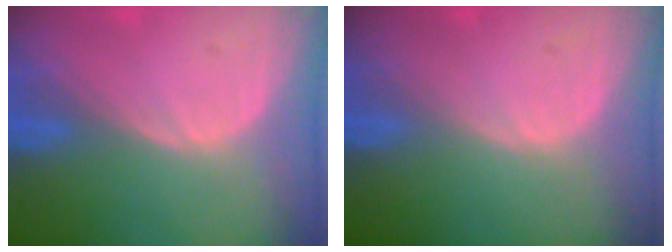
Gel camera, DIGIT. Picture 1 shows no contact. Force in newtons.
{"total": 0.0}